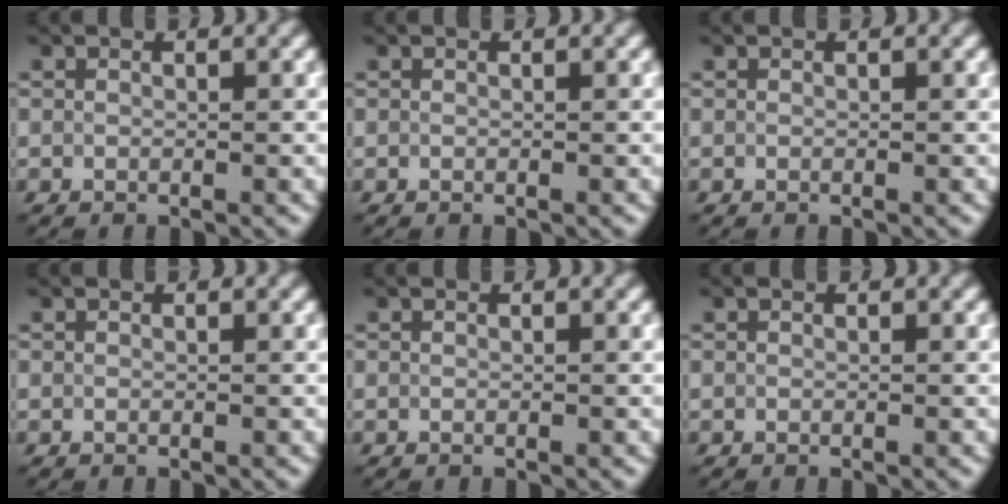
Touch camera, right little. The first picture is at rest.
{"total": 0.0}
{"total": 0.0}
{"total": 0.0}
{"total": 0.0}
{"total": 0.0}